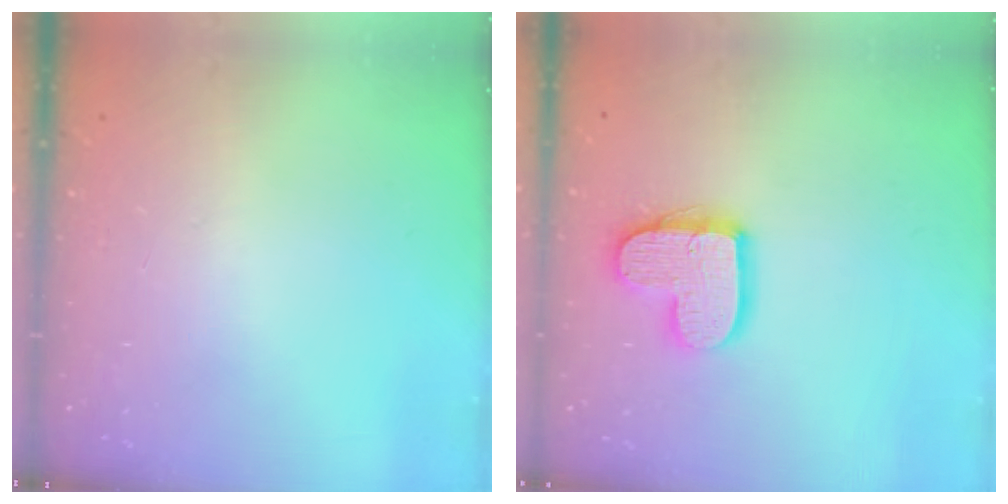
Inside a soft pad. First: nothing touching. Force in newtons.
{"total": 12.6, "press": 12.6, "slide": 0.9}